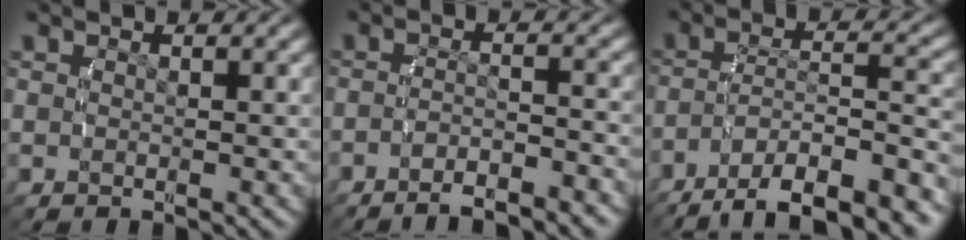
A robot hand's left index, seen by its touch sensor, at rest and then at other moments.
{"total": 4.6, "force": [-4.2, 0.6, 1.7], "torque": [-0.031, -0.014, -0.064]}
{"total": 10.6, "force": [-8.4, 3.7, 5.4], "torque": [-0.076, -0.017, -0.121]}